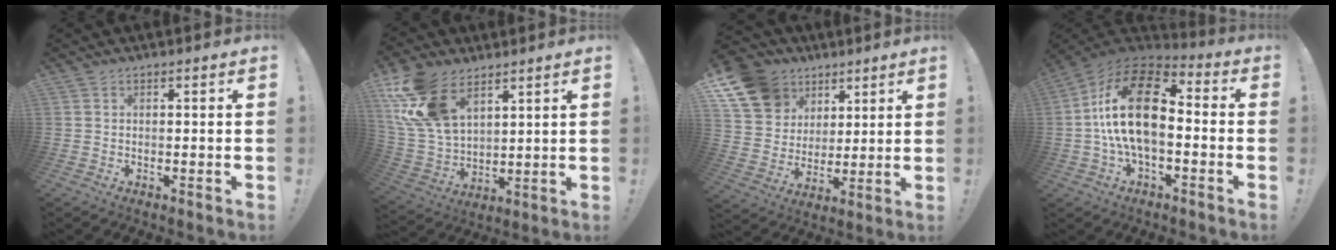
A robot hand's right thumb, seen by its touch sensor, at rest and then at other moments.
{"total": 17.9, "force": [9.8, 10.7, 10.5], "torque": [-0.218, -0.049, 0.188]}
{"total": 15.6, "force": [8.3, 12.1, 5.4], "torque": [-0.096, -0.044, 0.180]}
{"total": 21.3, "force": [1.3, 11.4, 17.9], "torque": [-0.339, 0.012, 0.024]}